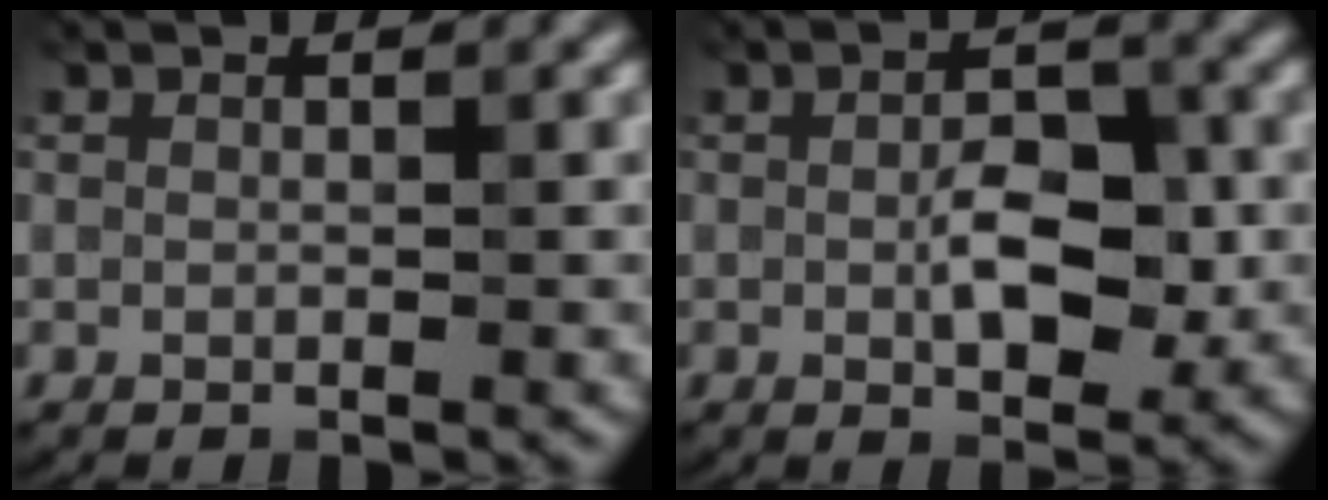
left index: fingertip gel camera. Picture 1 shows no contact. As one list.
[{"total": 4.7, "force": [-0.4, 2.3, 4.1], "torque": [-0.076, 0.000, -0.003]}]